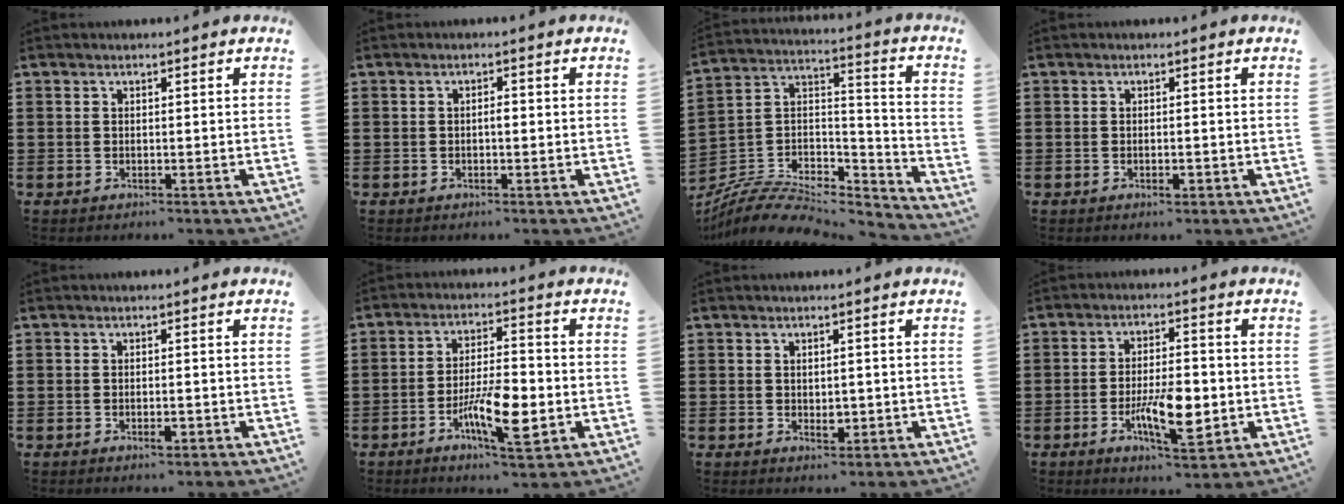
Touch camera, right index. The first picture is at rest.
{"total": 1.3, "force": [-0.2, 0.4, 1.2], "torque": [-0.023, -0.001, -0.004]}
{"total": 7.5, "force": [-6.2, 3.3, 2.9], "torque": [-0.061, 0.012, -0.122]}
{"total": 1.2, "force": [-0.4, 0.3, 1.1], "torque": [-0.021, -0.007, -0.005]}
{"total": 1.6, "force": [-0.6, 0.4, 1.4], "torque": [-0.027, -0.004, -0.009]}
{"total": 10.0, "force": [-3.3, 3.1, 8.9], "torque": [-0.174, -0.010, -0.056]}
{"total": 1.9, "force": [0.1, 1.0, 1.6], "torque": [-0.020, -0.003, 0.001]}
{"total": 9.4, "force": [-2.4, 3.4, 8.4], "torque": [-0.162, -0.011, -0.037]}